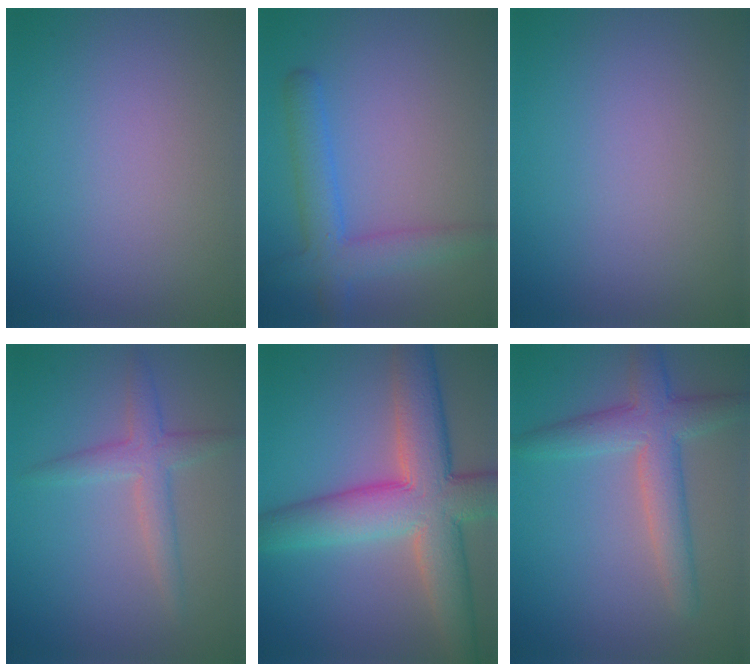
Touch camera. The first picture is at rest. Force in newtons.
{"total": 4.1, "press": 4.1, "slide": 0.2}
{"total": 0.0}
{"total": 2.8, "press": 2.8, "slide": 0.0}
{"total": 10.0, "press": 10.0, "slide": 0.6}
{"total": 4.9, "press": 4.9, "slide": 0.2}